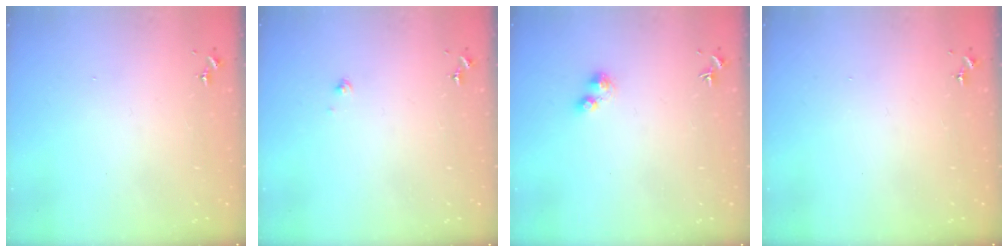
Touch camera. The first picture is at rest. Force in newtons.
{"total": 1.2, "press": 1.2, "slide": 0.1}
{"total": 5.0, "press": 5.0, "slide": 0.5}
{"total": 0.0}